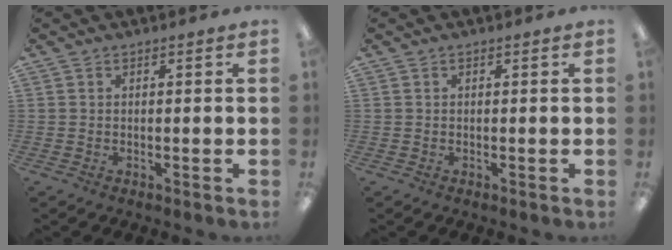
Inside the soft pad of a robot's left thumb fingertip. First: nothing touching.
{"total": 0.0}